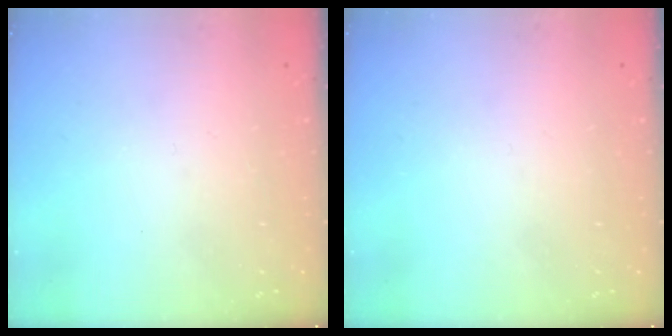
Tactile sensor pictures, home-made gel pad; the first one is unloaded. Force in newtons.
{"total": 0.0}